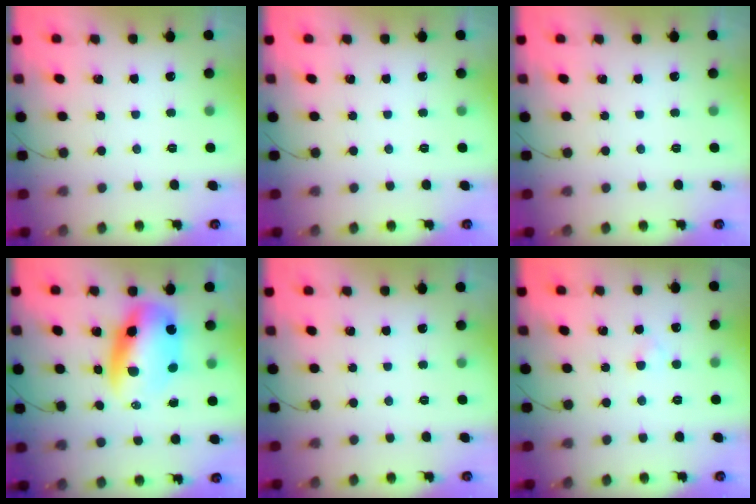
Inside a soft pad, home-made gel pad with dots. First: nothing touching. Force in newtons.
{"total": 0.0}
{"total": 0.0}
{"total": 11.9, "press": 11.5, "slide": 3.0}
{"total": 0.0}
{"total": 1.7, "press": 1.4, "slide": 0.8}